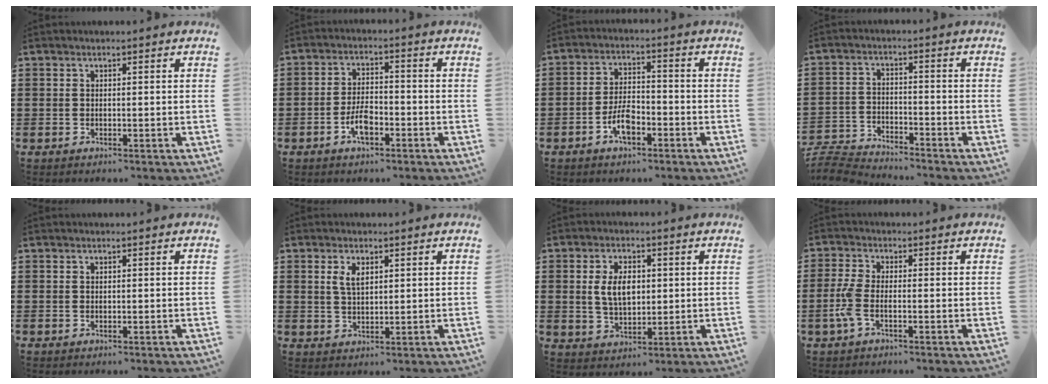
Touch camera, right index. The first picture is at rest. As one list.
[{"total": 4.7, "force": [-2.1, 2.0, 3.7], "torque": [-0.082, 0.001, -0.044]}, {"total": 5.4, "force": [-2.6, 2.4, 4.0], "torque": [-0.092, 0.000, -0.055]}, {"total": 5.2, "force": [-5.1, 0.6, 0.5], "torque": [-0.027, 0.002, -0.109]}, {"total": 0.0}, {"total": 3.1, "force": [1.3, 1.5, 2.4], "torque": [-0.054, 0.006, 0.022]}, {"total": 5.8, "force": [0.7, 3.4, 4.7], "torque": [-0.089, 0.004, 0.005]}, {"total": 3.6, "force": [-1.3, 1.1, 3.1], "torque": [-0.083, -0.007, -0.031]}]